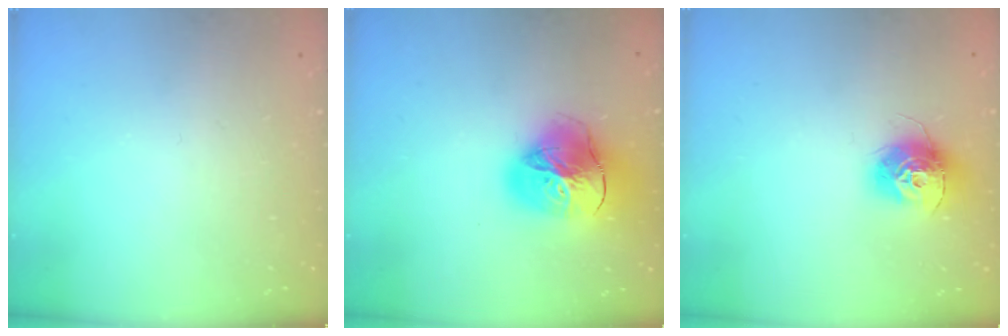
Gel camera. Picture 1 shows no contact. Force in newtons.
{"total": 23.3, "press": 23.2, "slide": 2.4}
{"total": 12.1, "press": 12.1, "slide": 0.8}